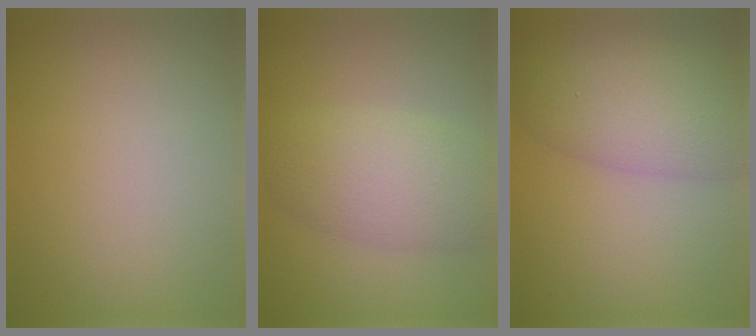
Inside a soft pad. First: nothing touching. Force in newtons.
{"total": 5.3, "press": 5.3, "slide": 0.1}
{"total": 6.6, "press": 6.6, "slide": 0.5}